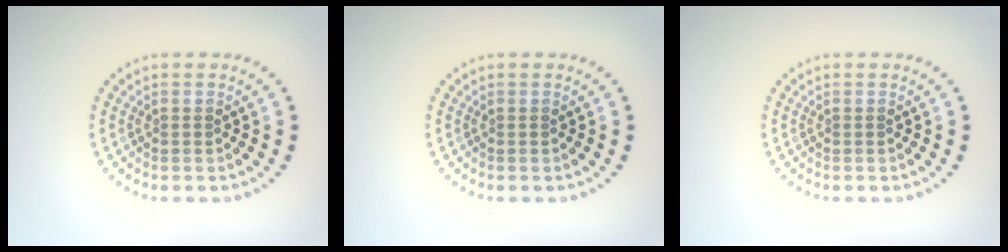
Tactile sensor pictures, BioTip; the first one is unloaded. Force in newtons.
{"total": 0.0}
{"total": 0.0}